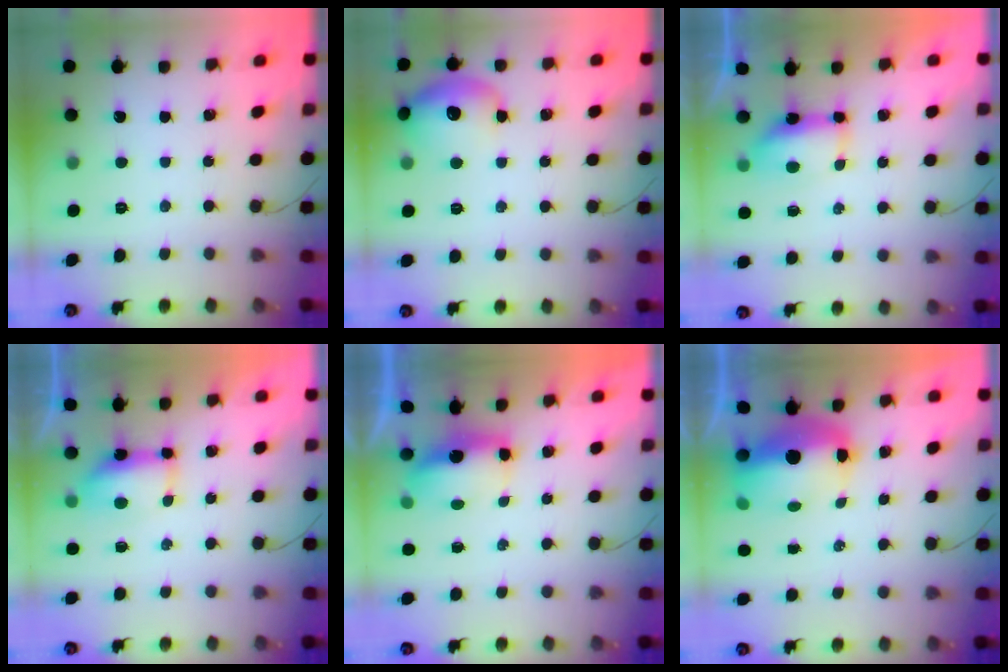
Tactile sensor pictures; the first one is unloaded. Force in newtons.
{"total": 15.6, "press": 13.8, "slide": 7.4}
{"total": 8.5, "press": 7.4, "slide": 4.2}
{"total": 6.8, "press": 6.8, "slide": 0.4}
{"total": 5.8, "press": 5.8, "slide": 0.4}
{"total": 10.5, "press": 10.4, "slide": 1.6}